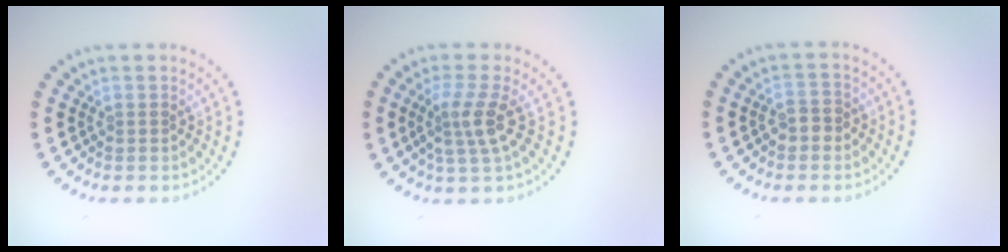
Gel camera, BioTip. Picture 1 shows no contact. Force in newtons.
{"total": 3.0, "press": 2.3, "slide": 1.9}
{"total": 1.7, "press": 1.6, "slide": 0.5}